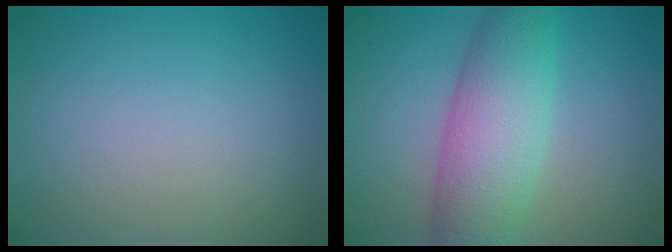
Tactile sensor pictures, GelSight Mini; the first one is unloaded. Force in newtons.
{"total": 7.3, "press": 7.3, "slide": 0.2}